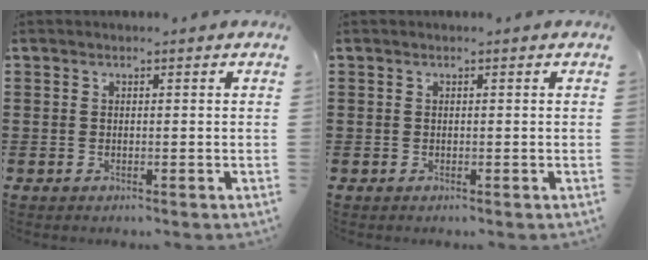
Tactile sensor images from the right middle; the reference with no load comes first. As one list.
[{"total": 0.0}]